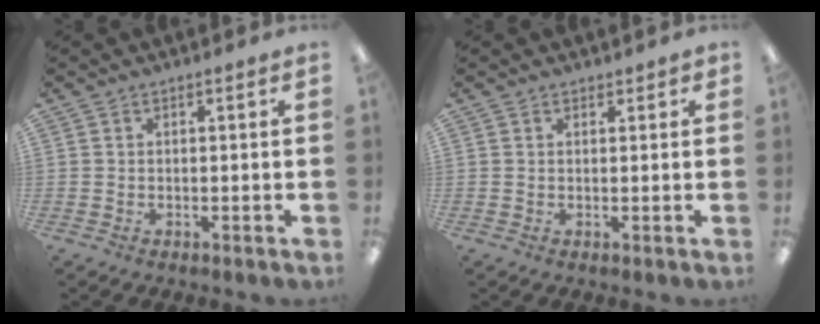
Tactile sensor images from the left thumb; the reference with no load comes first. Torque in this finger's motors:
{"motor_torque": [-0.06, 0.12, -0.34, 0.00, -0.01]}